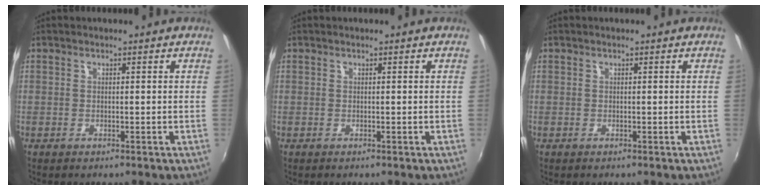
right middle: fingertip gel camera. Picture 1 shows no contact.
{"total": 0.0}
{"total": 0.0}